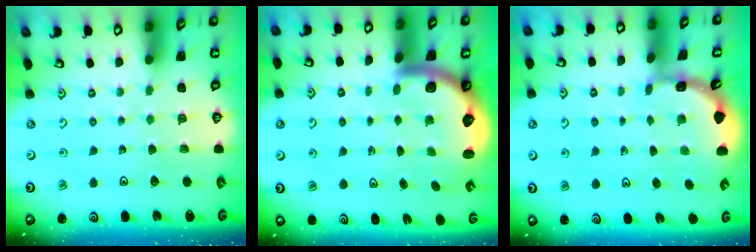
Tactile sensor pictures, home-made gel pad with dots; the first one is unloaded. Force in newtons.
{"total": 3.2, "press": 3.1, "slide": 0.5}
{"total": 1.8, "press": 1.8, "slide": 0.1}